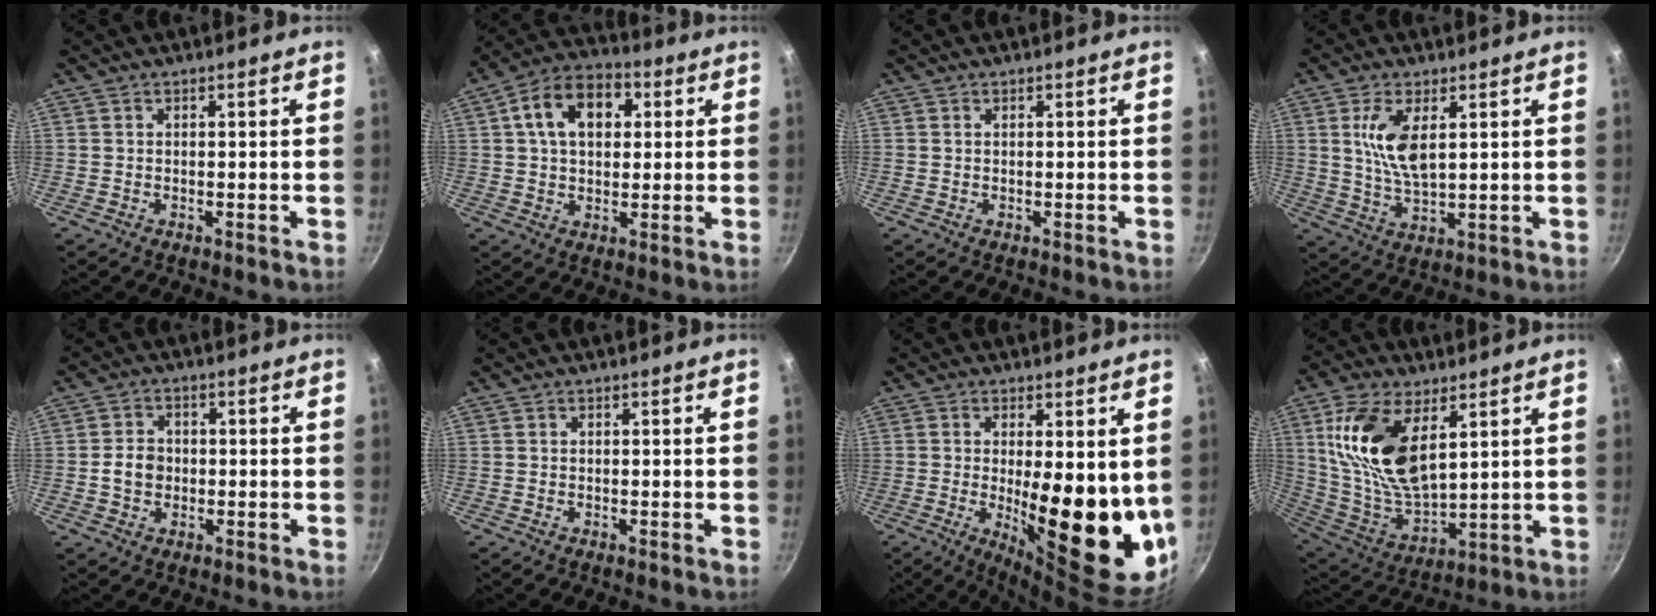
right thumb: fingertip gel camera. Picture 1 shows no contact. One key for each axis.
{"total": 13.0, "fx": 3.3, "fy": 8.9, "fz": 8.9, "tx": -0.120, "ty": 0.015, "tz": 0.042}
{"total": 0.0}
{"total": 8.4, "fx": 2.4, "fy": 3.7, "fz": 7.1, "tx": -0.137, "ty": -0.016, "tz": 0.054}
{"total": 4.6, "fx": -0.5, "fy": 3.8, "fz": 2.5, "tx": -0.027, "ty": 0.011, "tz": -0.013}
{"total": 0.0}
{"total": 17.6, "fx": -0.2, "fy": 5.9, "fz": 16.6, "tx": -0.204, "ty": -0.035, "tz": 0.011}
{"total": 18.9, "fx": 6.6, "fy": 9.7, "fz": 14.9, "tx": -0.282, "ty": -0.038, "tz": 0.140}